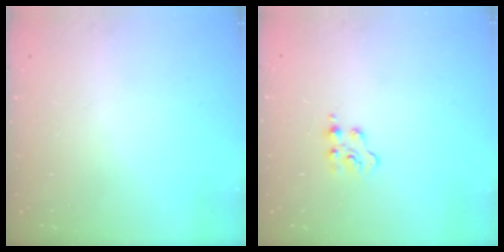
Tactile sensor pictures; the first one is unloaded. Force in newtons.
{"total": 2.2, "press": 2.2, "slide": 0.5}